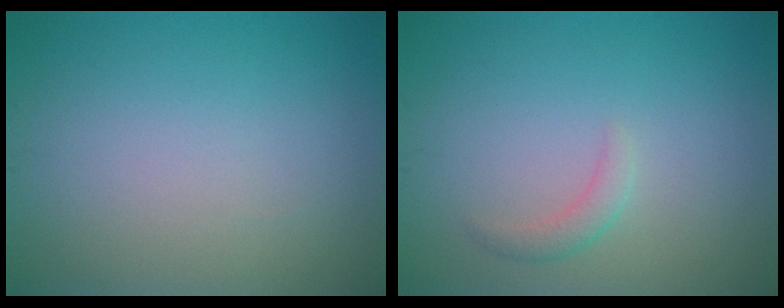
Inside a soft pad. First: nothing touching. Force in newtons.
{"total": 1.3, "press": 1.3, "slide": 0.1}